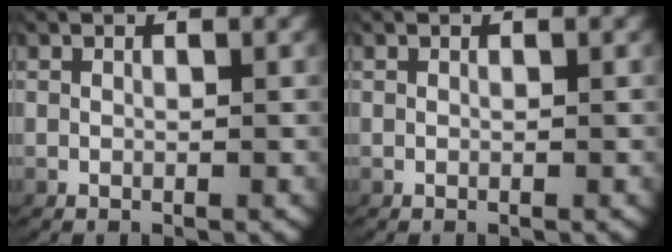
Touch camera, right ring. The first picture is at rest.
{"total": 0.0}